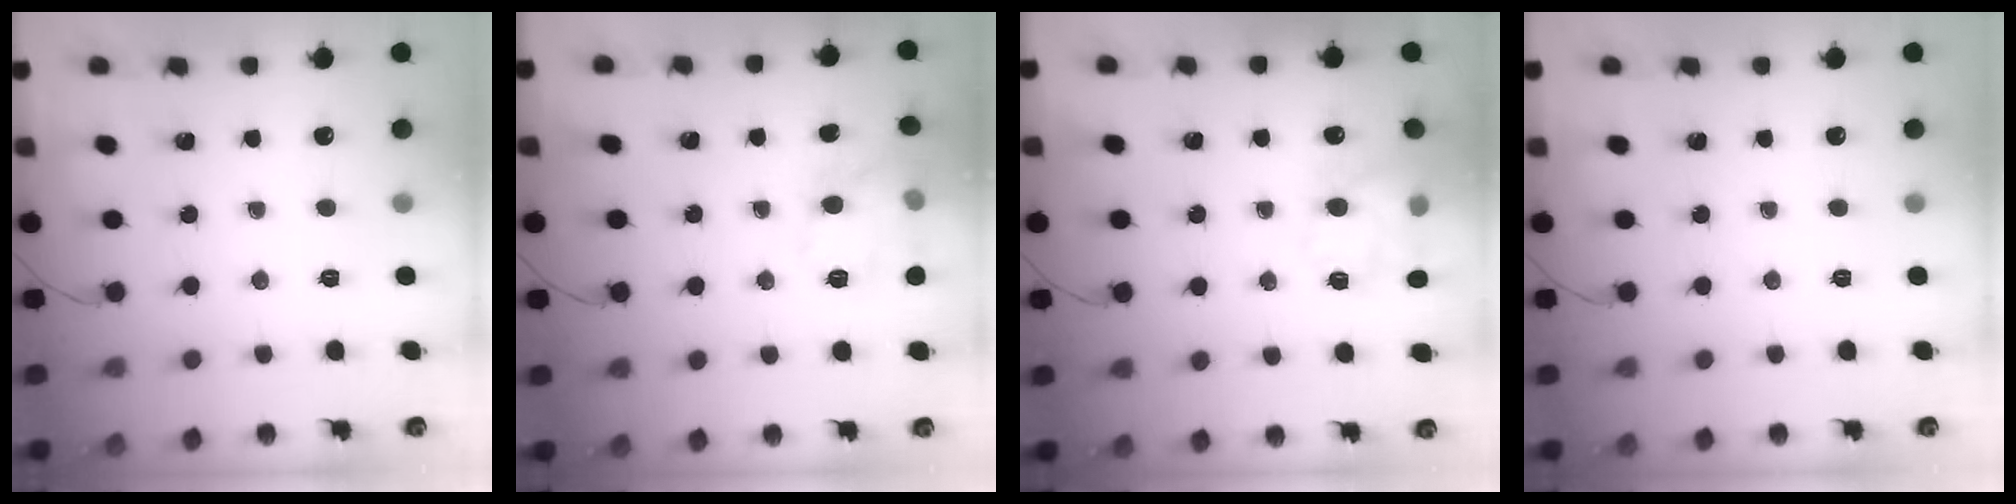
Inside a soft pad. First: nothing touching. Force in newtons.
{"total": 10.2, "press": 10.2, "slide": 0.1}
{"total": 14.0, "press": 13.9, "slide": 1.6}
{"total": 0.0}